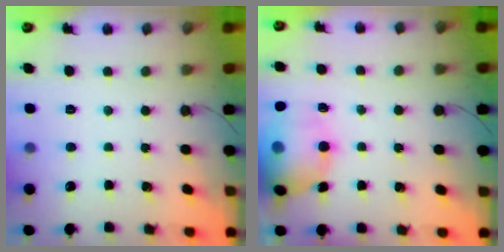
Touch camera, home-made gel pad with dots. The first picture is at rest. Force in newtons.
{"total": 15.8, "press": 15.4, "slide": 3.3}